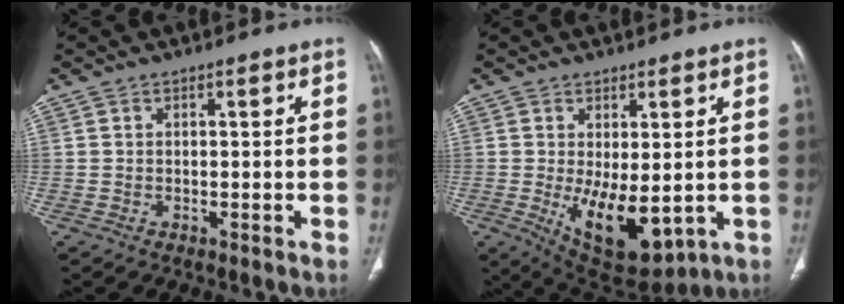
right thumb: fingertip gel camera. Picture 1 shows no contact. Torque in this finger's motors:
{"motor_torque": [2.43, 2.58, 0.73, -0.74, 0.35]}